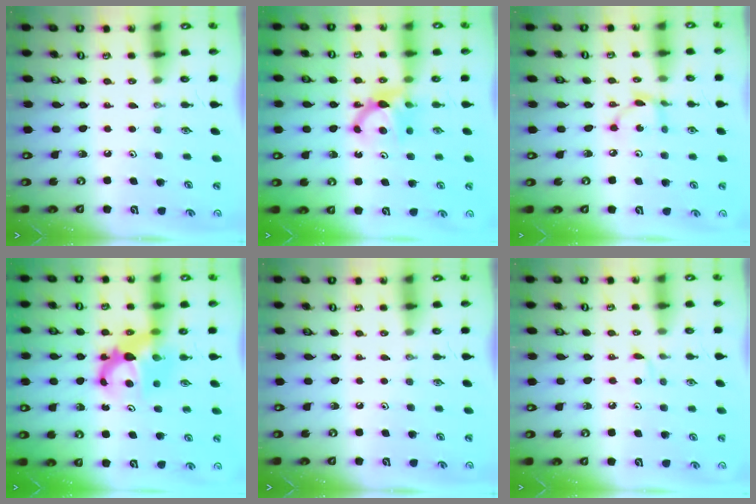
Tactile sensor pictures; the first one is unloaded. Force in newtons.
{"total": 7.5, "press": 7.5, "slide": 0.5}
{"total": 4.1, "press": 4.1, "slide": 0.1}
{"total": 7.4, "press": 7.4, "slide": 0.5}
{"total": 0.0}
{"total": 3.7, "press": 3.7, "slide": 0.5}